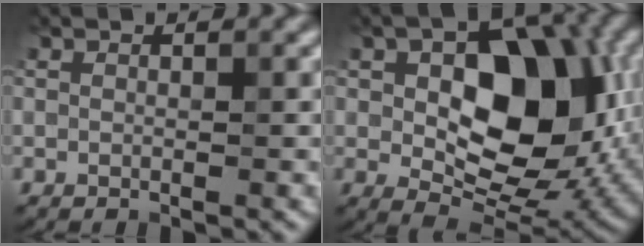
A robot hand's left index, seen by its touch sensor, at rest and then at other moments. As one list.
[{"total": 10.7, "force": [0.7, 6.6, 8.3], "torque": [-0.123, -0.004, 0.017]}]